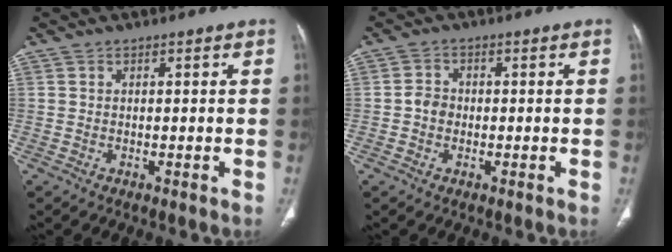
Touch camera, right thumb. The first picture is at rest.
{"total": 2.8, "force": [-0.4, 2.3, 1.4], "torque": [-0.014, 0.008, -0.014]}